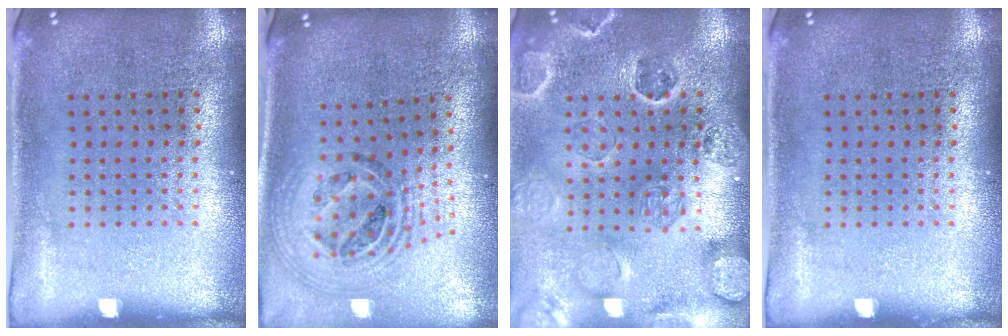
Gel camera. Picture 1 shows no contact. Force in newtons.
{"total": 1.7, "press": 1.4, "slide": 0.9}
{"total": 2.7, "press": 2.7, "slide": 0.6}
{"total": 0.0}